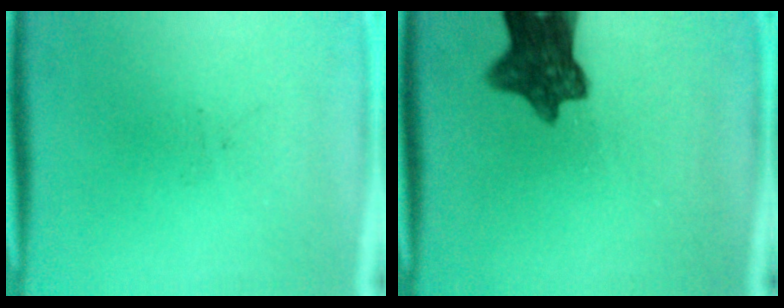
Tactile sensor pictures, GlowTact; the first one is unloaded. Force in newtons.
{"total": 9.2}